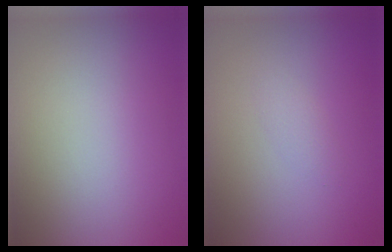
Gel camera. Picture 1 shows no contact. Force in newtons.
{"total": 0.8, "press": 0.8, "slide": 0.1}